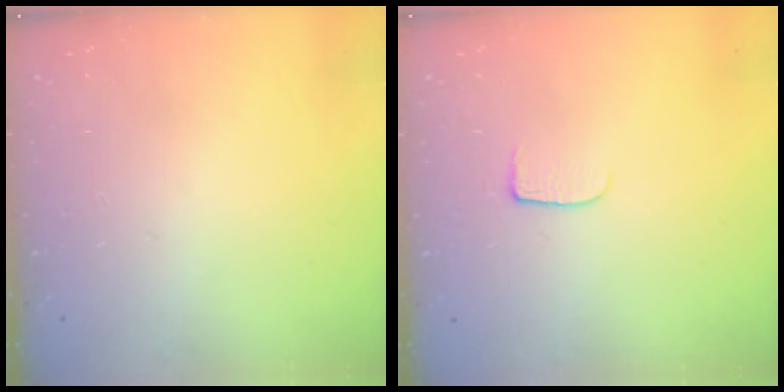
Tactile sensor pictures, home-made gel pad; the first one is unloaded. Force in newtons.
{"total": 6.5, "press": 6.5, "slide": 0.7}